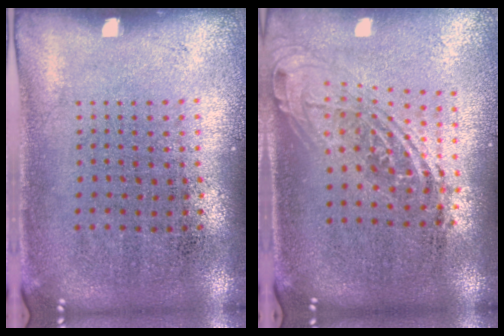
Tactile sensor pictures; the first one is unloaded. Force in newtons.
{"total": 1.9, "press": 1.5, "slide": 1.2}